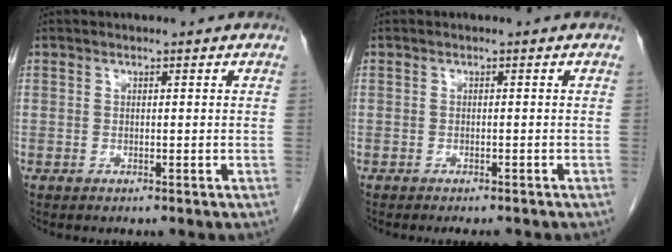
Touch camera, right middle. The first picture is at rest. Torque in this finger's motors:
{"motor_torque": [0.30, -0.05, 0.14, 0.02]}